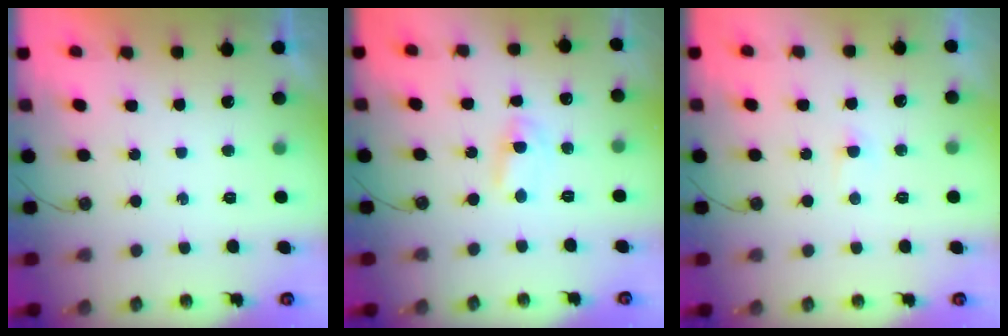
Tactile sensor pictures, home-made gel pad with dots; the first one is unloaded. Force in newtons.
{"total": 2.9, "press": 2.9, "slide": 0.4}
{"total": 1.7, "press": 1.7, "slide": 0.3}